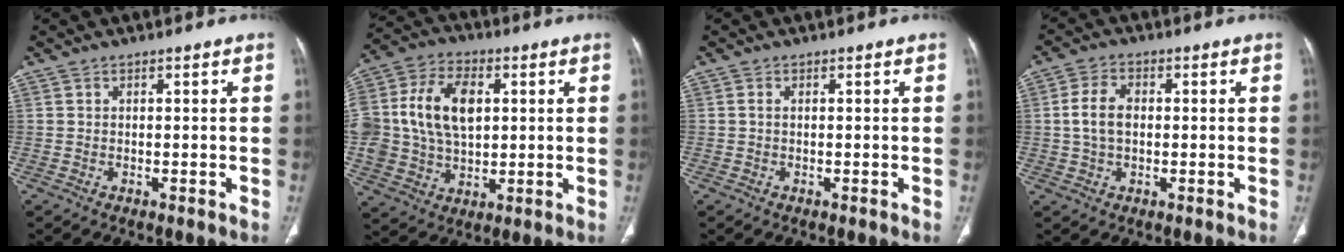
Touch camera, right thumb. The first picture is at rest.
{"total": 18.5, "force": [2.9, 12.5, 13.2], "torque": [-0.265, 0.010, 0.057]}
{"total": 0.7, "force": [0.1, 0.4, 0.6], "torque": [-0.016, 0.000, 0.001]}
{"total": 6.2, "force": [0.2, 4.1, 4.7], "torque": [-0.096, 0.014, 0.003]}